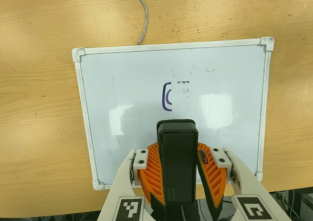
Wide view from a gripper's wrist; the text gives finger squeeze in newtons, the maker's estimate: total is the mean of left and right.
{"total": 9.9, "left": 9.2, "right": 10.6}